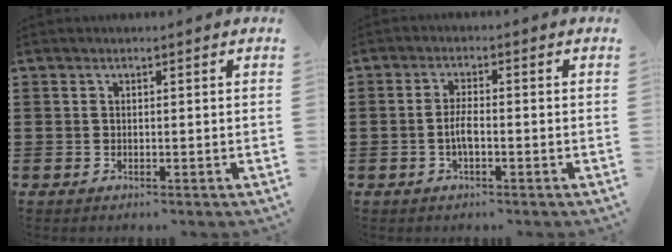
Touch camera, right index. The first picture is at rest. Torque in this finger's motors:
{"motor_torque": [2.14, 0.00, 0.09, 0.07]}